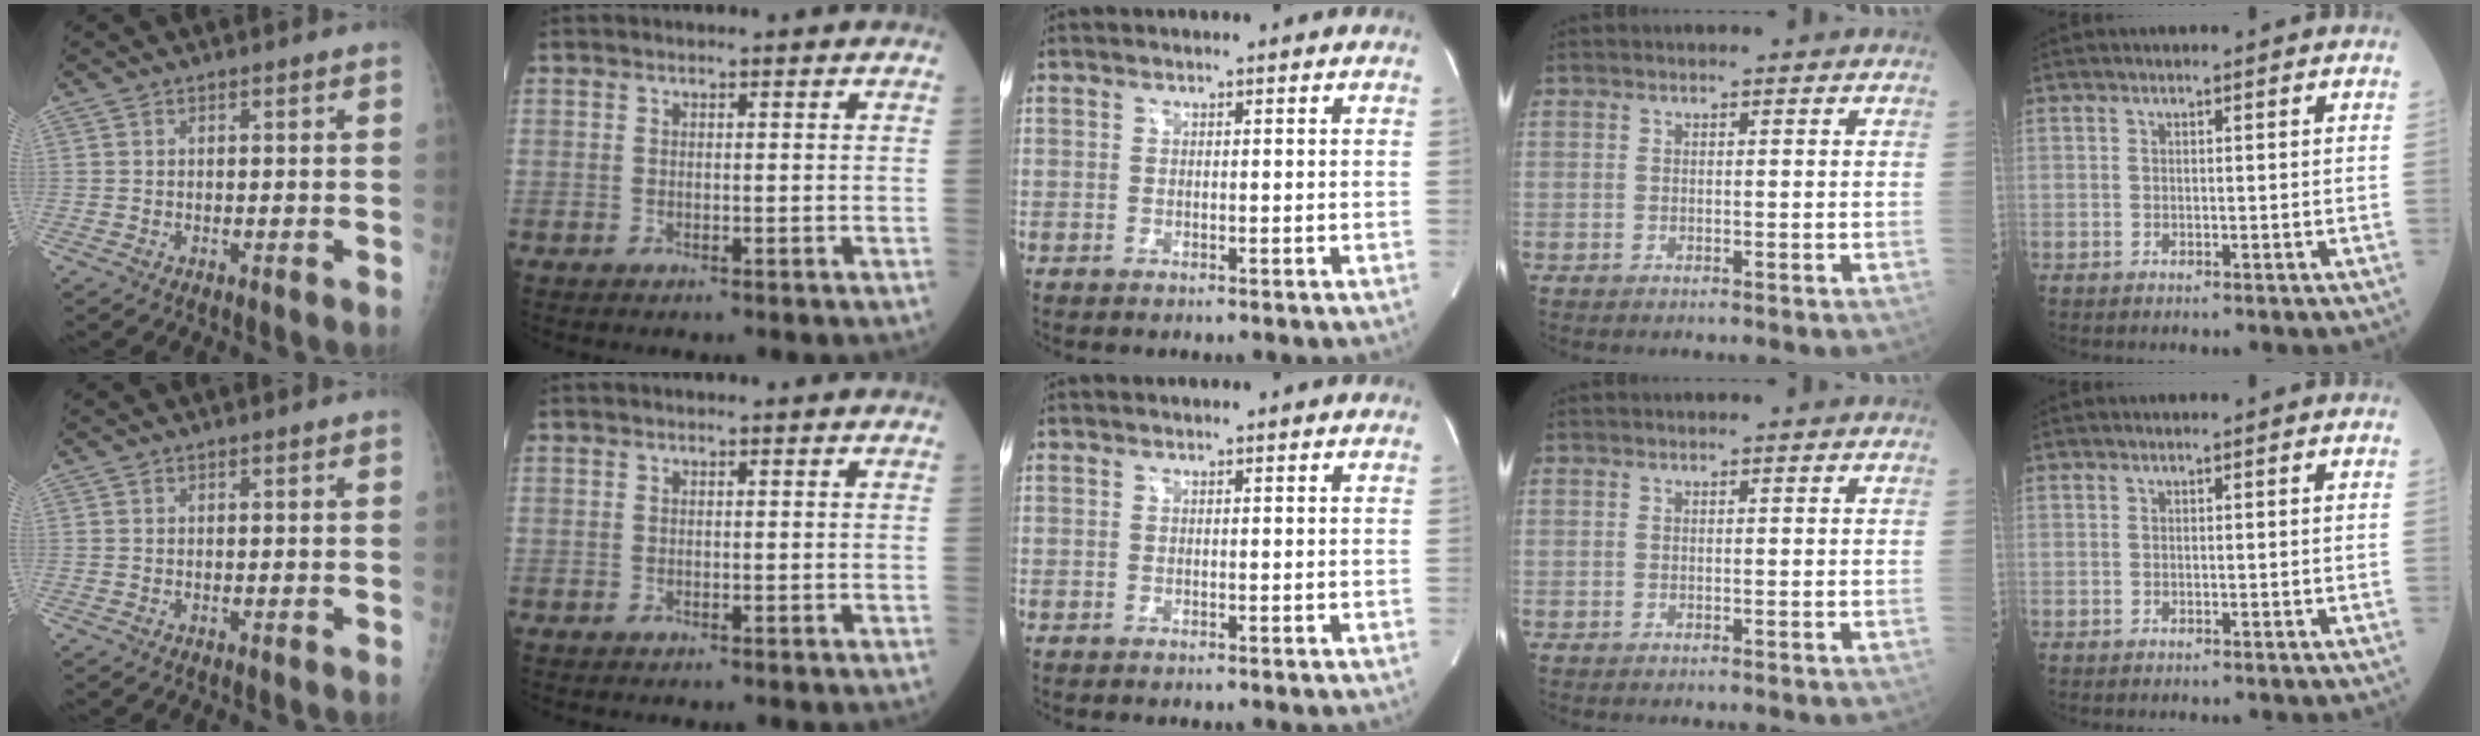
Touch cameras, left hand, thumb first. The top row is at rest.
{}